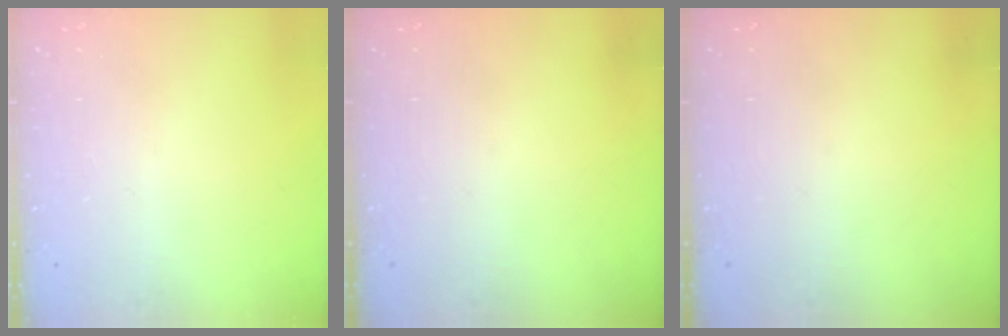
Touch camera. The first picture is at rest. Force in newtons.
{"total": 0.0}
{"total": 0.0}